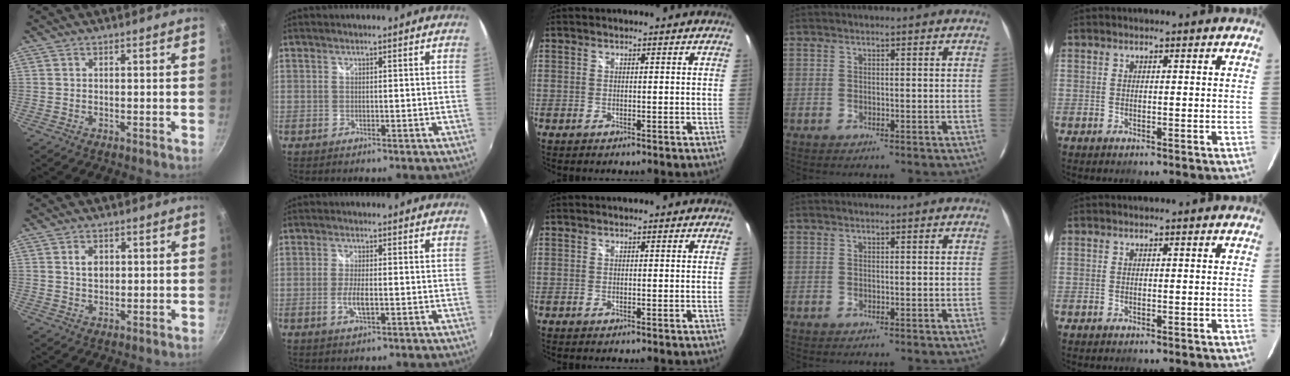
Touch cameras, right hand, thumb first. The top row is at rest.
{"thumb": {"total": 3.1, "force": [0.7, 2.3, 2.0], "torque": [-0.023, -0.001, 0.014]}, "index": {"total": 3.9, "force": [-1.1, 1.0, 3.6], "torque": [-0.075, -0.006, -0.021]}}